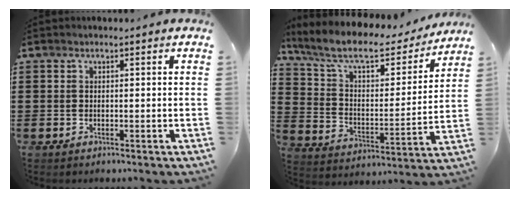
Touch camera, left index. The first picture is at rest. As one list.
[{"total": 9.2, "force": [7.4, 2.2, 4.9], "torque": [-0.125, -0.041, 0.125]}]